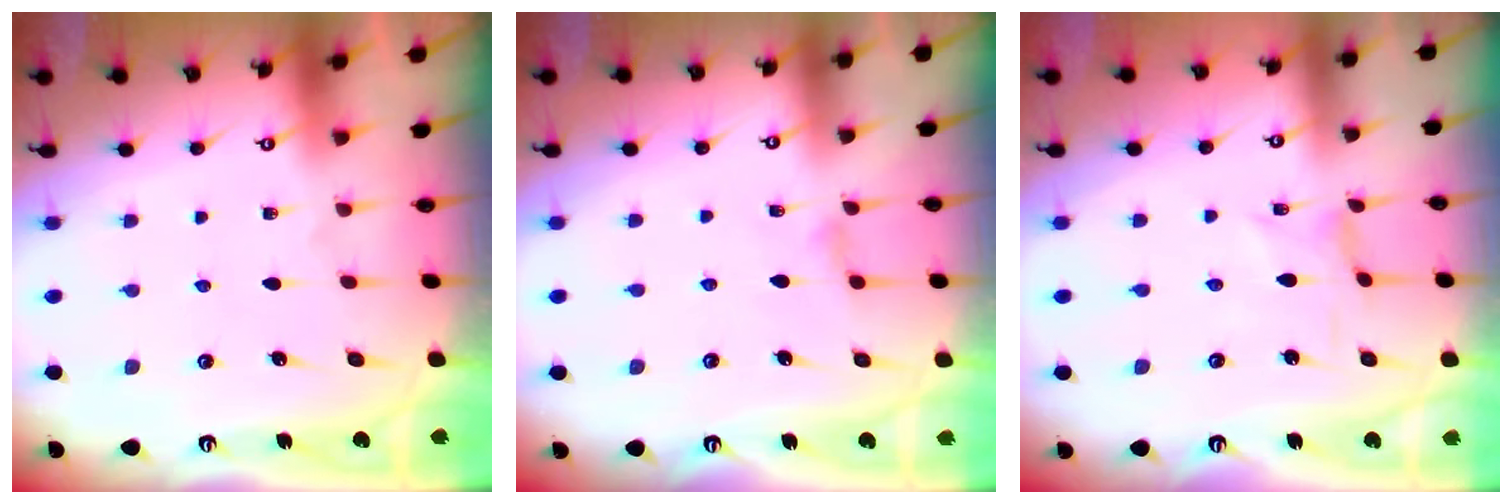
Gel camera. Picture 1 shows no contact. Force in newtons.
{"total": 2.1, "press": 2.1, "slide": 0.5}
{"total": 0.0}